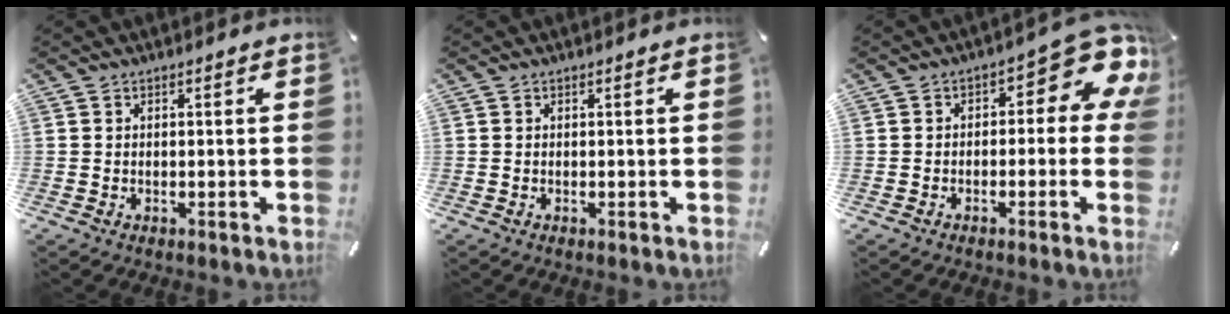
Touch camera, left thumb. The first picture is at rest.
{"total": 0.0}
{"total": 10.0, "force": [3.5, 4.6, 8.1], "torque": [-0.100, -0.032, 0.057]}